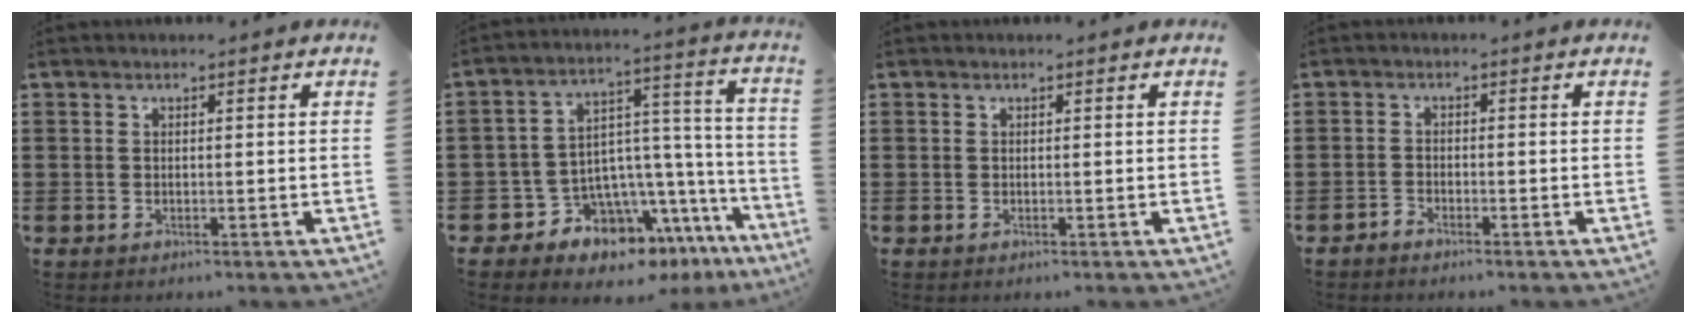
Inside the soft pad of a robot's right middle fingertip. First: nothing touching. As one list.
[{"total": 9.2, "force": [-7.6, 4.5, 2.6], "torque": [-0.064, 0.000, -0.142]}, {"total": 0.0}, {"total": 1.4, "force": [-1.4, 0.0, 0.2], "torque": [-0.007, 0.002, -0.028]}]